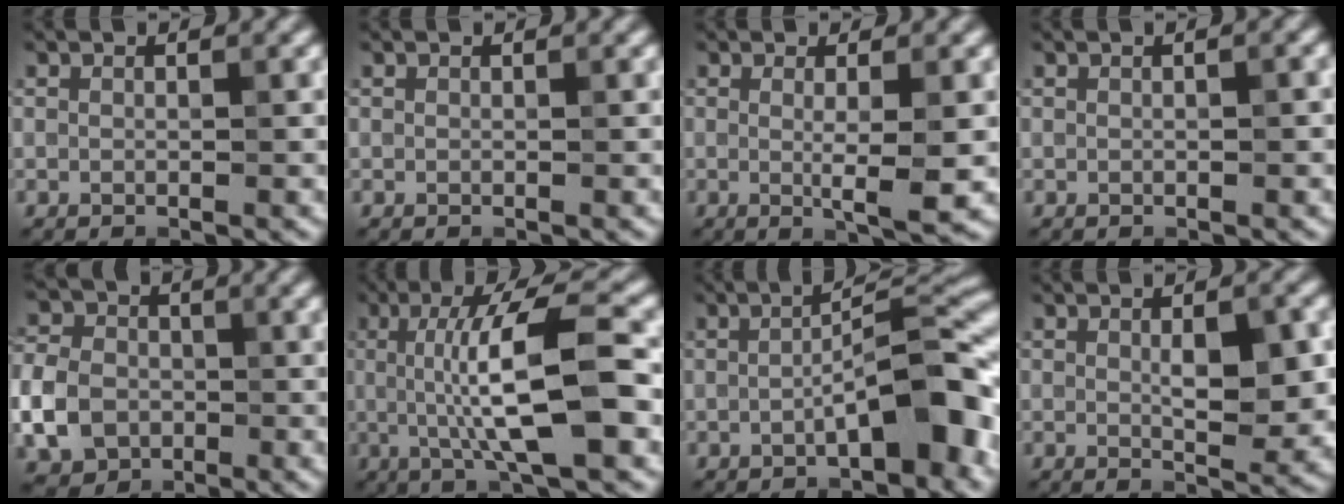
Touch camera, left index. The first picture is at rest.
{"total": 0.0}
{"total": 3.2, "force": [0.0, 0.5, 3.2], "torque": [-0.052, -0.010, 0.000]}
{"total": 1.2, "force": [0.1, 0.2, 1.1], "torque": [-0.016, 0.001, 0.002]}
{"total": 5.8, "force": [-1.5, 4.7, 3.0], "torque": [-0.069, -0.001, -0.041]}
{"total": 9.3, "force": [0.0, 1.9, 9.1], "torque": [-0.138, -0.003, 0.003]}
{"total": 7.0, "force": [-2.0, 1.7, 6.5], "torque": [-0.091, 0.019, -0.034]}
{"total": 4.3, "force": [0.4, 1.4, 4.0], "torque": [-0.064, -0.002, 0.010]}